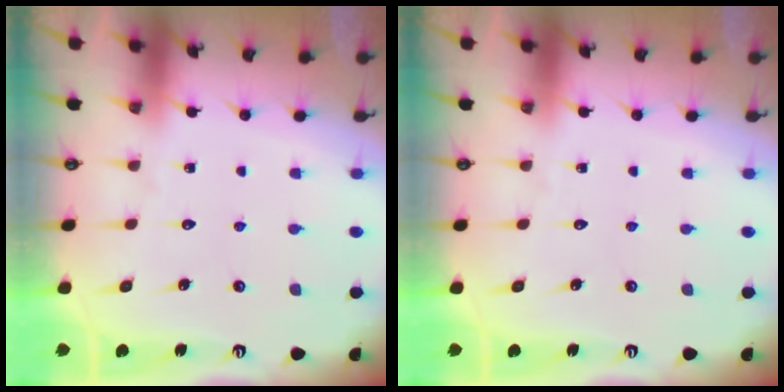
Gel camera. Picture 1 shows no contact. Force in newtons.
{"total": 0.0}